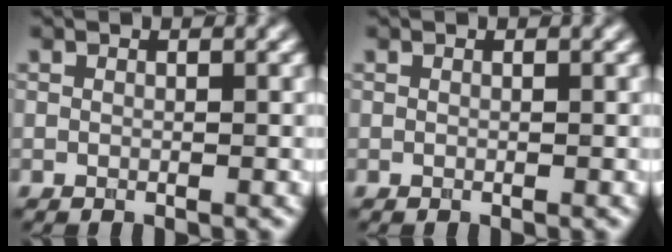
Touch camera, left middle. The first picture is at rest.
{"total": 0.0}